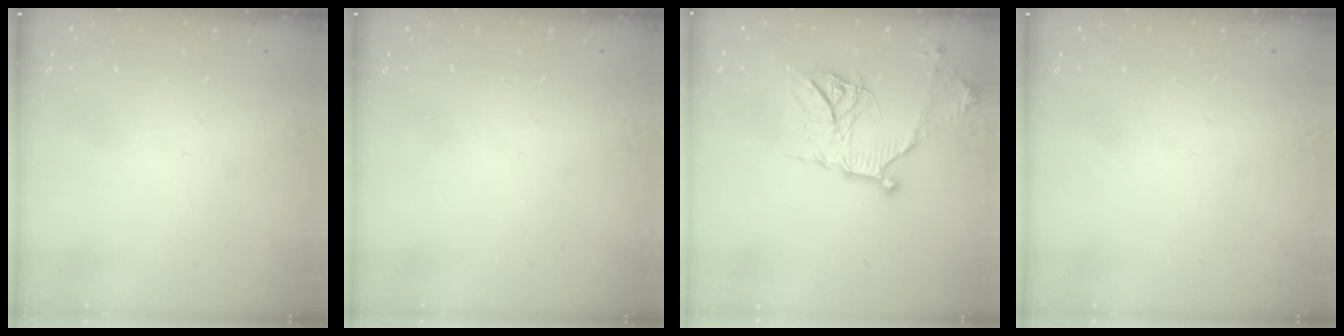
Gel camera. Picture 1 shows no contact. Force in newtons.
{"total": 0.0}
{"total": 16.2, "press": 16.2, "slide": 0.4}
{"total": 0.0}